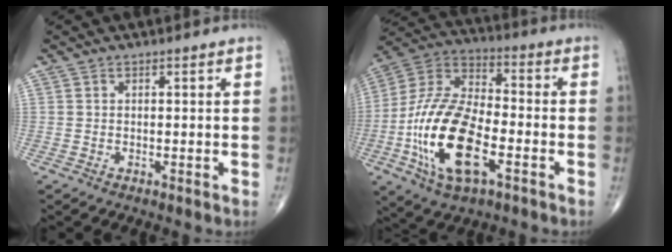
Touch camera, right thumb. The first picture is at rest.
{"total": 20.9, "force": [-6.5, 9.9, 17.3], "torque": [-0.344, 0.025, -0.119]}